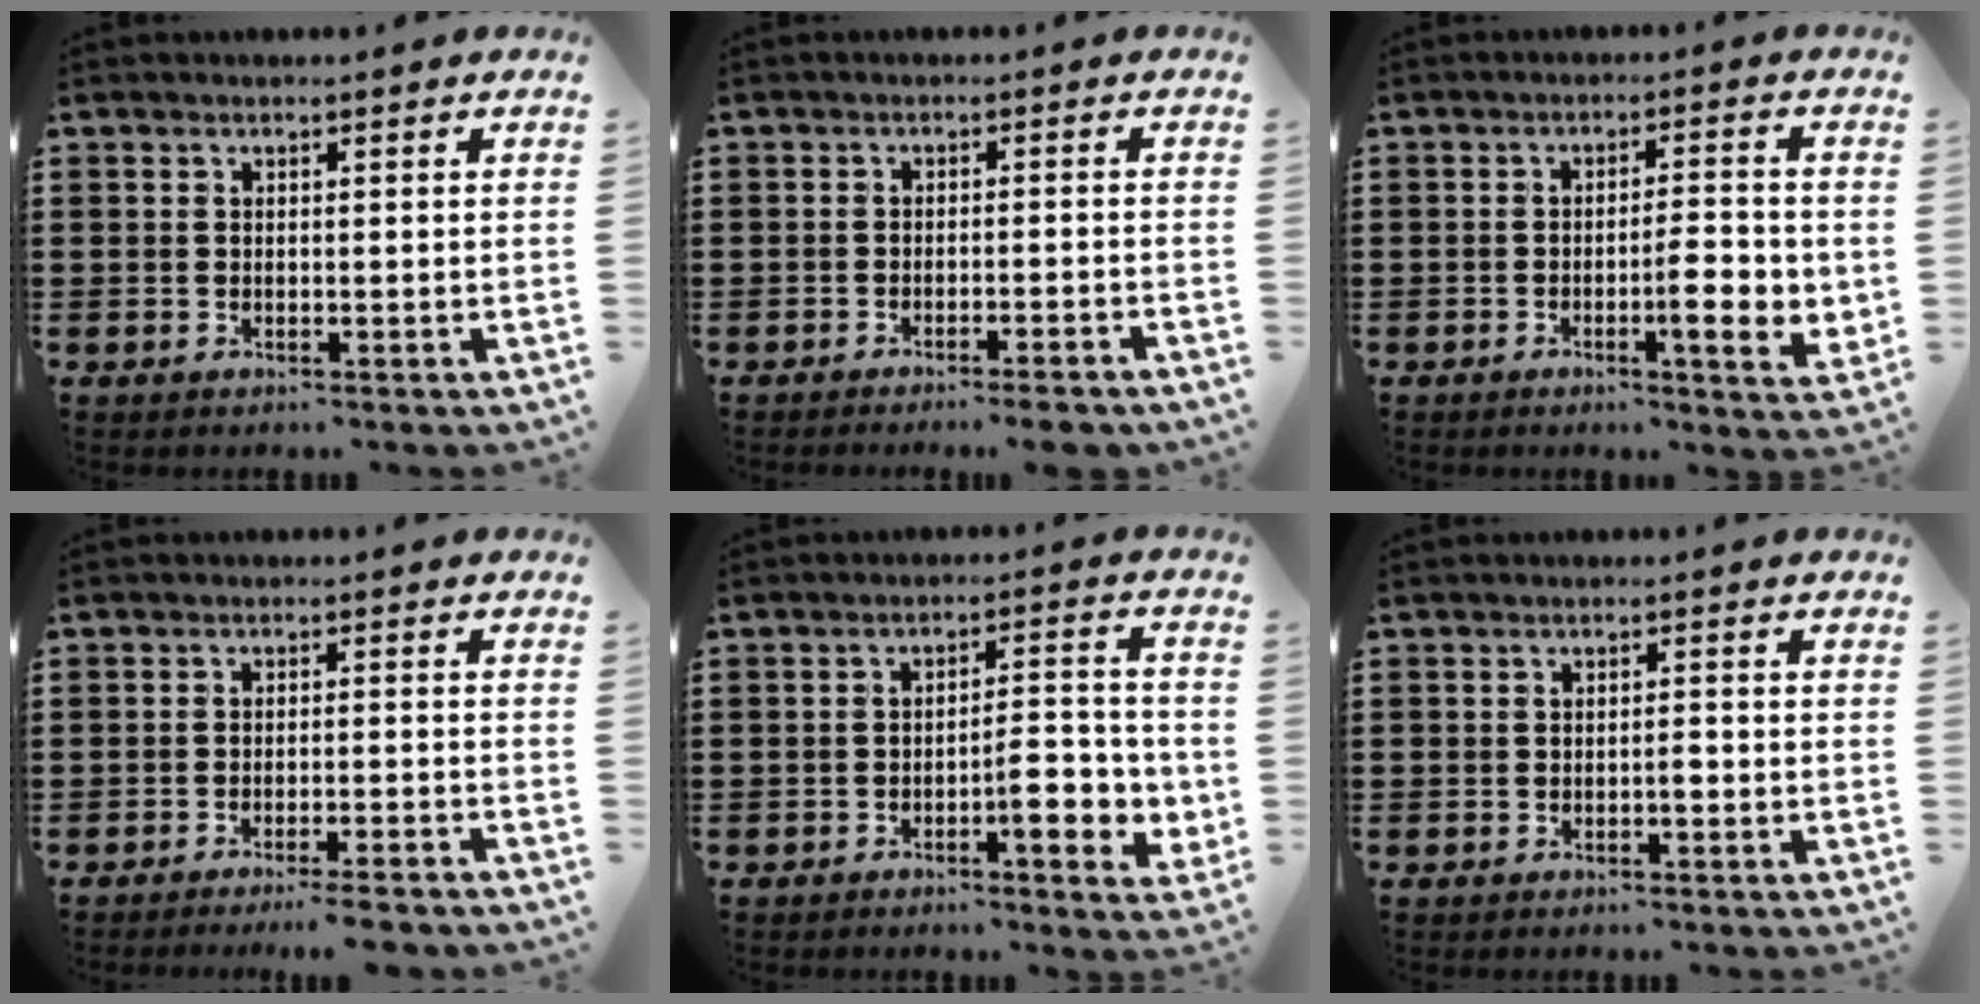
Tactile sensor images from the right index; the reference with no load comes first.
{"total": 2.8, "force": [-2.4, -0.4, 1.3], "torque": [-0.023, -0.004, -0.046]}
{"total": 6.4, "force": [-1.3, 1.4, 6.1], "torque": [-0.086, -0.007, -0.025]}
{"total": 3.0, "force": [-2.7, -0.4, 1.2], "torque": [-0.020, -0.005, -0.052]}
{"total": 6.6, "force": [-2.4, 2.0, 5.8], "torque": [-0.077, -0.002, -0.042]}
{"total": 1.5, "force": [-0.7, 0.6, 1.2], "torque": [-0.023, -0.001, -0.012]}